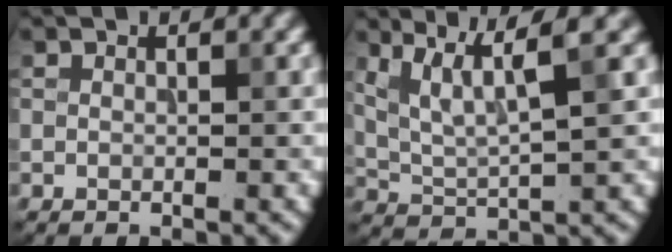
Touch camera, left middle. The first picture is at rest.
{"total": 5.8, "force": [3.1, 1.1, 4.7], "torque": [-0.087, 0.003, 0.065]}